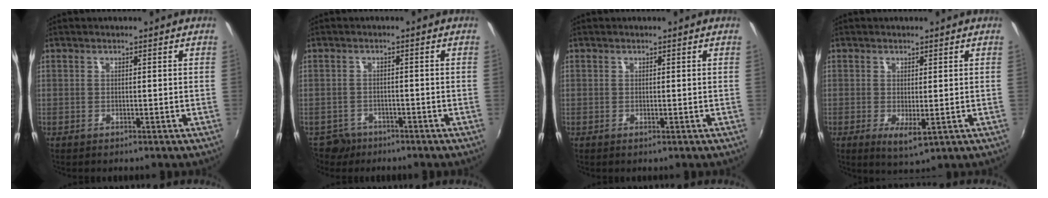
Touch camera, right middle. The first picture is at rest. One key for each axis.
{"total": 4.4, "fx": -3.1, "fy": 3.0, "fz": 0.6, "tx": -0.026, "ty": 0.001, "tz": -0.055}
{"total": 0.0}
{"total": 3.5, "fx": -0.4, "fy": 1.1, "fz": 3.3, "tx": -0.058, "ty": -0.013, "tz": -0.001}